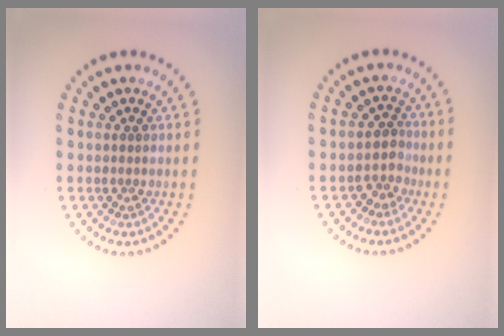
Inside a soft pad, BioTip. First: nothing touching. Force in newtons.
{"total": 1.9, "press": 1.5, "slide": 1.1}